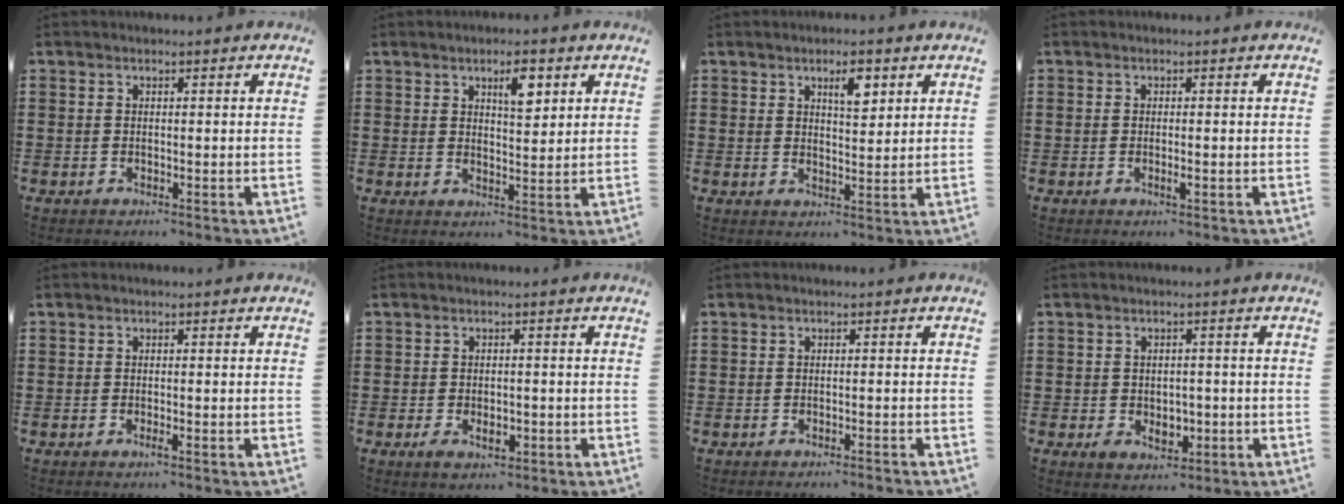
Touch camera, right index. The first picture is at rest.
{"total": 4.7, "force": [2.4, 1.8, 3.7], "torque": [-0.056, 0.000, 0.035]}
{"total": 4.5, "force": [2.5, 2.3, 3.0], "torque": [-0.044, 0.002, 0.037]}
{"total": 1.0, "force": [-0.3, 0.2, 0.9], "torque": [-0.017, -0.004, -0.005]}
{"total": 0.8, "force": [-0.4, 0.0, 0.7], "torque": [-0.013, -0.005, -0.006]}
{"total": 2.7, "force": [-0.8, 1.5, 2.1], "torque": [-0.040, 0.000, -0.015]}
{"total": 0.7, "force": [-0.7, -0.1, 0.2], "torque": [-0.005, 0.000, -0.015]}
{"total": 3.5, "force": [-0.7, 2.6, 2.1], "torque": [-0.028, -0.002, -0.016]}